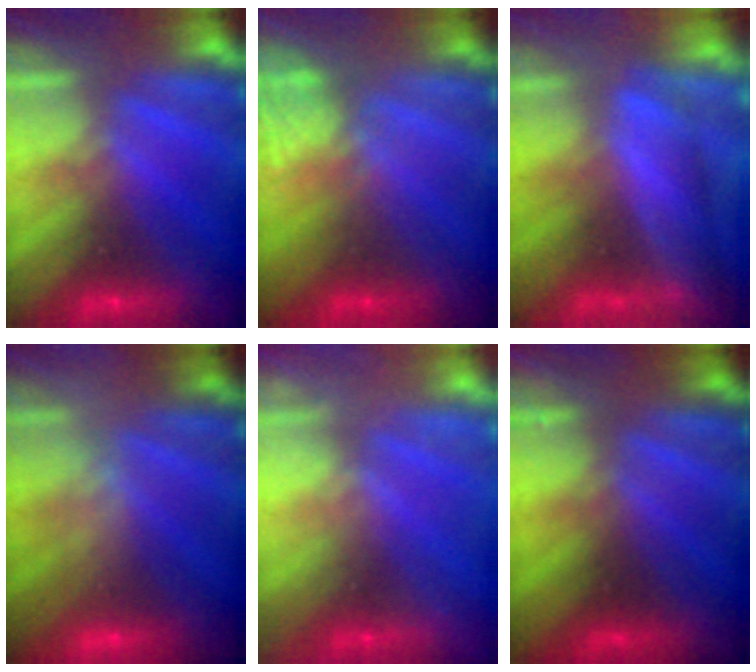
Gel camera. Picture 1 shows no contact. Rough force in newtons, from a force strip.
{"total": 4.8}
{"total": 4.0}
{"total": 2.4}
{"total": 2.3}
{"total": 2.2}